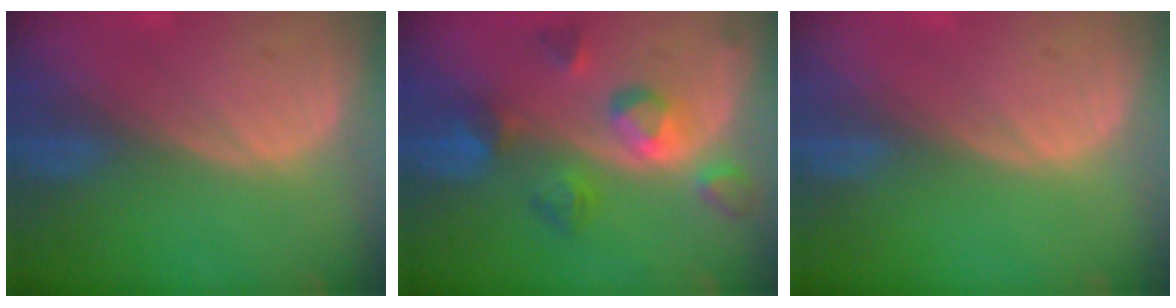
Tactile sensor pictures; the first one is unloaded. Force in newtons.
{"total": 7.6, "press": 7.3, "slide": 2.0}
{"total": 0.0}